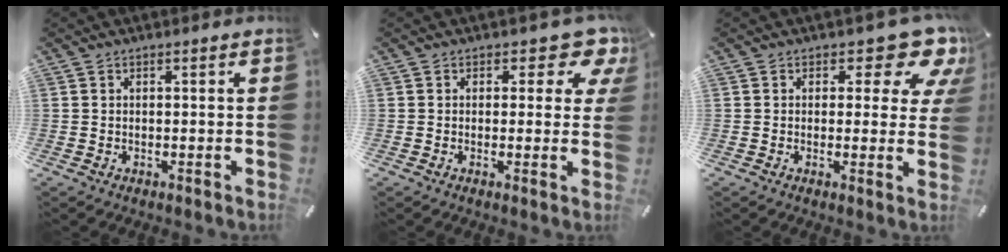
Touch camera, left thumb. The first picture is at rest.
{"total": 7.2, "force": [4.0, 3.6, 4.7], "torque": [-0.046, -0.025, 0.061]}
{"total": 10.4, "force": [6.0, 4.8, 6.9], "torque": [-0.074, -0.044, 0.099]}